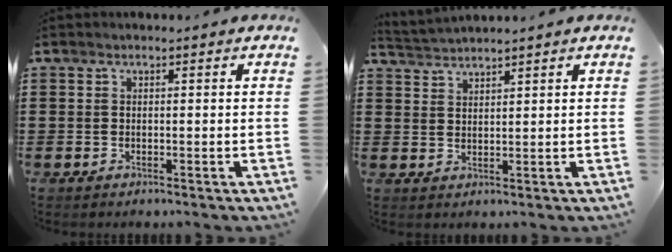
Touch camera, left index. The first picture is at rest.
{"total": 1.9, "force": [1.8, -0.2, -0.2], "torque": [-0.003, -0.002, 0.036]}